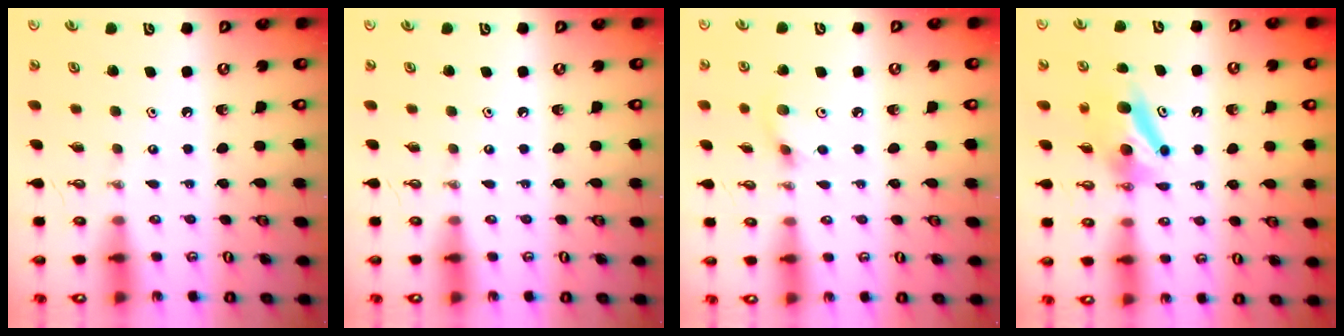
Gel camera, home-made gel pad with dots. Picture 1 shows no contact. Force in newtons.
{"total": 0.0}
{"total": 5.1, "press": 5.0, "slide": 0.9}
{"total": 7.7, "press": 6.1, "slide": 4.7}